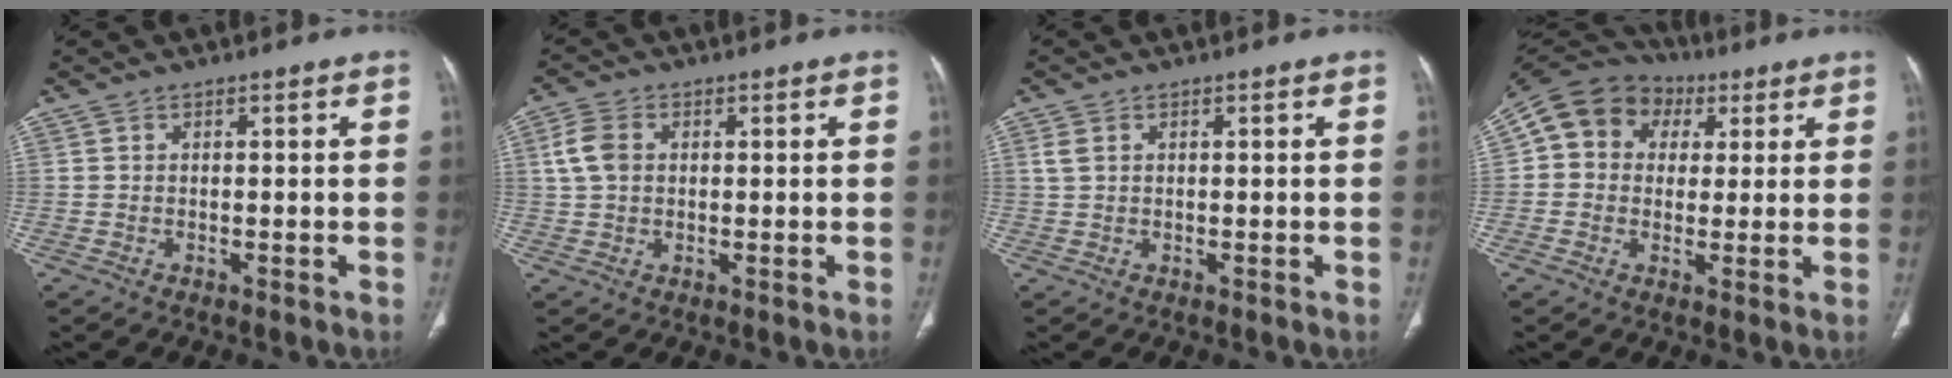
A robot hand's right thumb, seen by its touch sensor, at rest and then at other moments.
{"total": 5.1, "force": [0.9, 3.7, 3.4], "torque": [-0.074, 0.008, 0.015]}
{"total": 1.8, "force": [0.6, 1.2, 1.2], "torque": [-0.033, 0.006, 0.016]}
{"total": 12.4, "force": [3.3, 10.5, 5.7], "torque": [-0.082, 0.026, 0.044]}